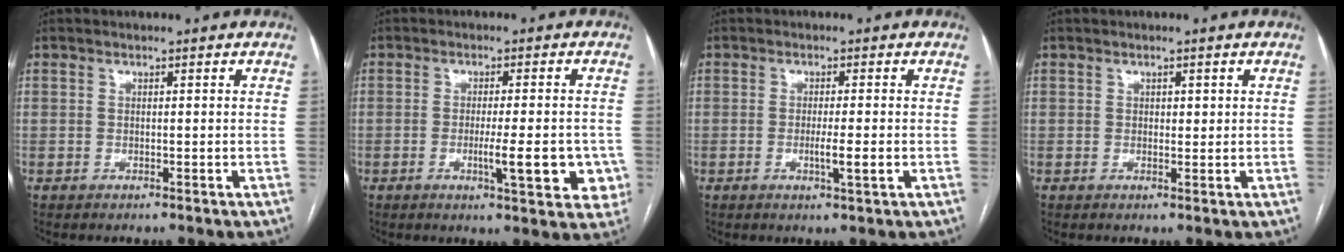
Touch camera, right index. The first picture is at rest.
{"total": 8.6, "force": [-2.4, 1.7, 8.0], "torque": [-0.100, -0.007, -0.029]}
{"total": 3.3, "force": [-0.8, 0.0, 3.2], "torque": [-0.057, -0.007, -0.013]}
{"total": 1.1, "force": [0.5, 0.7, 0.7], "torque": [-0.006, -0.001, 0.007]}